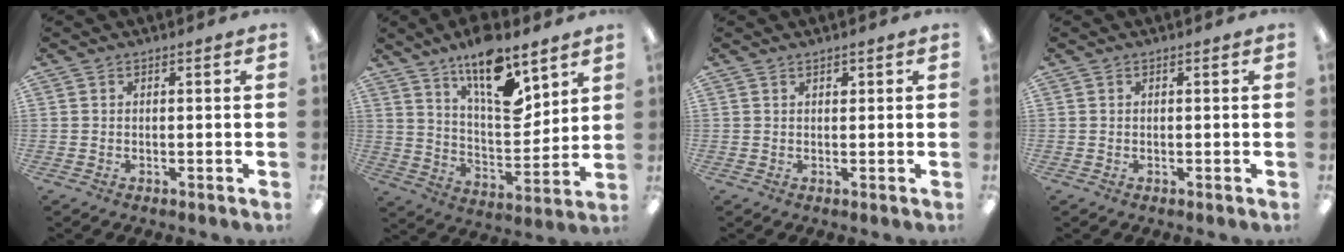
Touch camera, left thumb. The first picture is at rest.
{"total": 16.4, "force": [11.1, 6.1, 10.4], "torque": [-0.169, -0.063, 0.188]}
{"total": 1.0, "force": [0.7, 0.6, 0.4], "torque": [-0.009, 0.003, 0.012]}
{"total": 0.0}